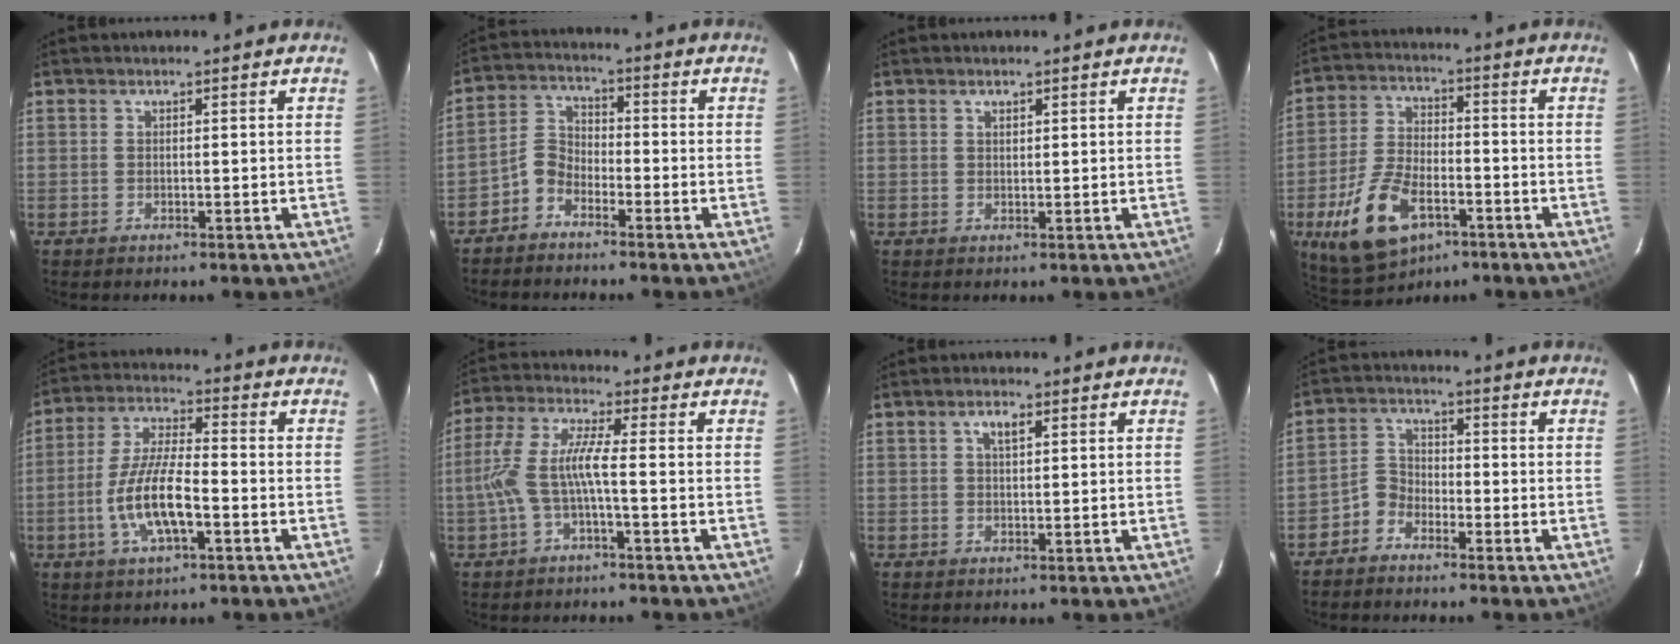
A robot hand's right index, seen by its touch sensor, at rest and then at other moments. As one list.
[{"total": 4.5, "force": [-3.3, 2.5, 1.6], "torque": [-0.038, 0.018, -0.074]}, {"total": 0.9, "force": [0.6, 0.5, 0.4], "torque": [-0.004, 0.003, 0.011]}, {"total": 14.2, "force": [-6.6, 7.4, 10.2], "torque": [-0.225, -0.012, -0.112]}, {"total": 10.8, "force": [-3.7, 3.1, 9.6], "torque": [-0.199, -0.001, -0.069]}, {"total": 7.2, "force": [-2.1, 0.4, 6.8], "torque": [-0.161, 0.008, -0.038]}, {"total": 2.2, "force": [0.9, 1.0, 1.7], "torque": [-0.031, 0.007, 0.016]}, {"total": 3.8, "force": [-3.0, 2.2, 0.7], "torque": [-0.013, 0.015, -0.066]}]